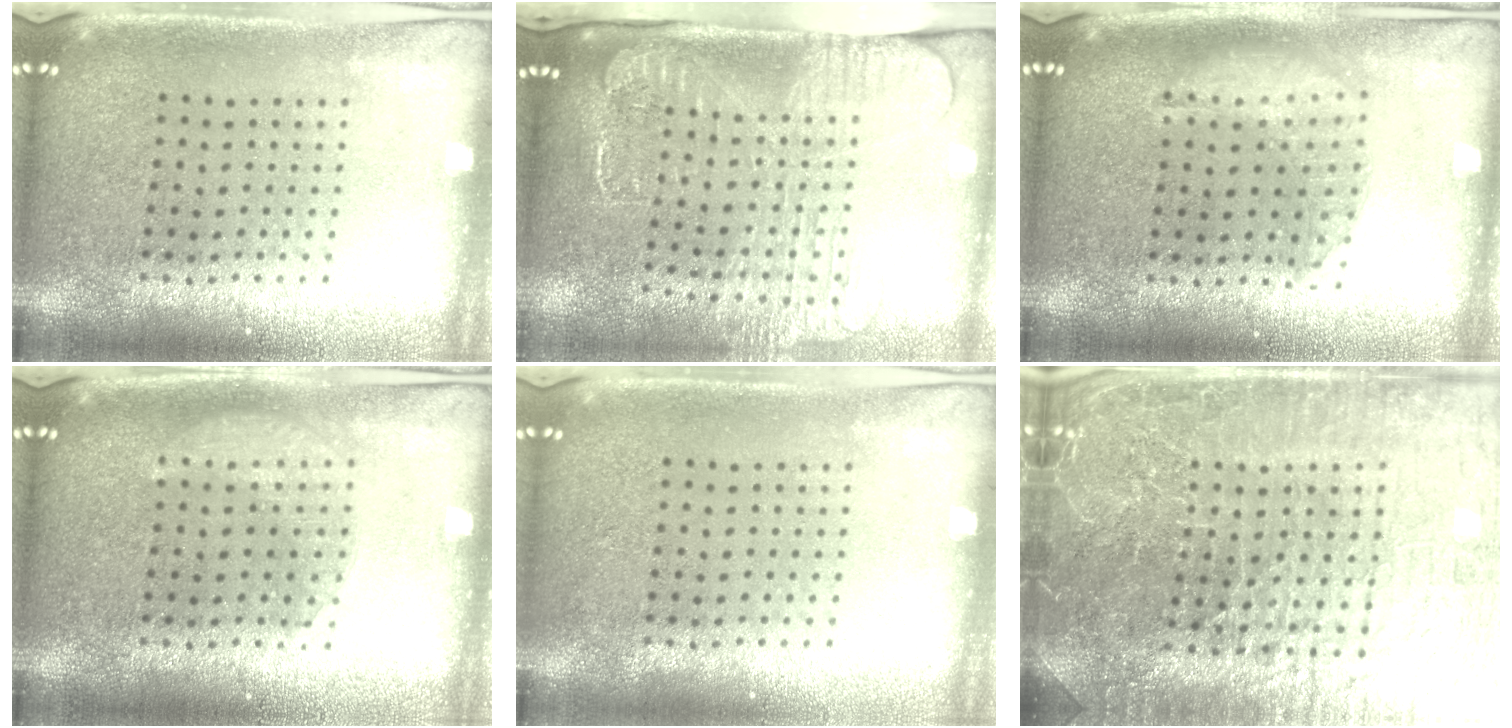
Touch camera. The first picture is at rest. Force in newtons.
{"total": 2.7, "press": 2.1, "slide": 1.7}
{"total": 1.3, "press": 1.3, "slide": 0.4}
{"total": 1.7, "press": 1.7, "slide": 0.4}
{"total": 0.0}
{"total": 5.6, "press": 5.2, "slide": 2.1}